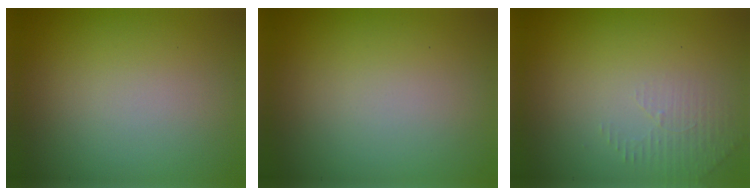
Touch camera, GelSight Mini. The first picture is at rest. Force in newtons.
{"total": 0.0}
{"total": 1.5, "press": 1.5, "slide": 0.4}